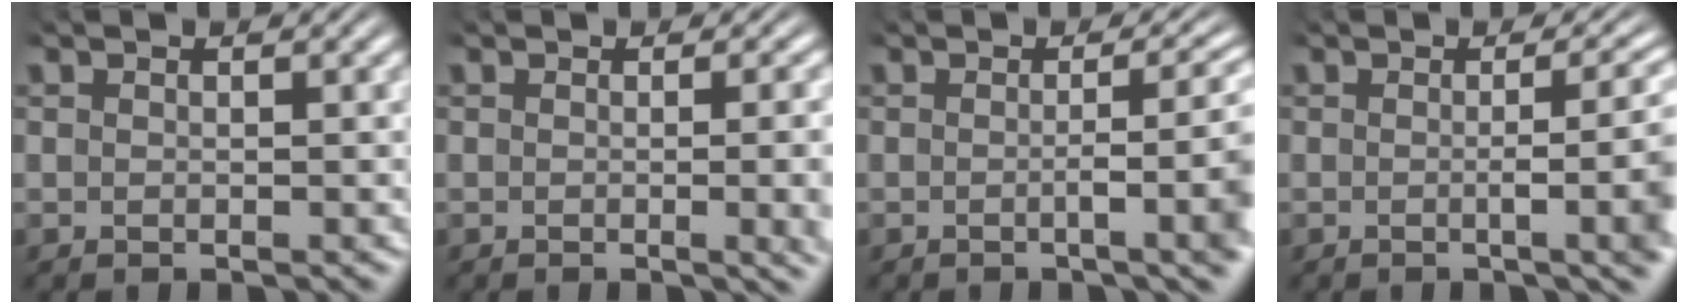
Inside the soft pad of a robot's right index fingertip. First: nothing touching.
{"total": 3.7, "force": [-0.1, 1.0, 3.6], "torque": [-0.026, 0.014, -0.012]}
{"total": 4.6, "force": [-0.5, 1.5, 4.4], "torque": [-0.049, 0.007, -0.017]}
{"total": 5.2, "force": [0.0, 1.7, 4.9], "torque": [-0.052, 0.011, -0.013]}